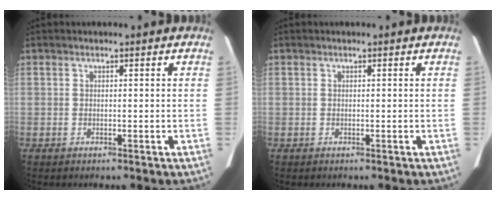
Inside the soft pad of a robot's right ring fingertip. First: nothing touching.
{"total": 0.0}